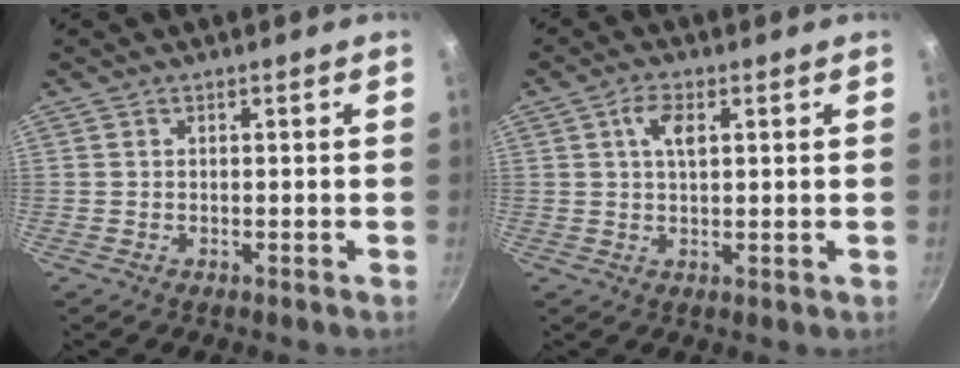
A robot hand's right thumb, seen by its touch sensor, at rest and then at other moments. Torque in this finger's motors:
{"motor_torque": [-0.27, 0.86, 0.26, -0.08, 0.02]}